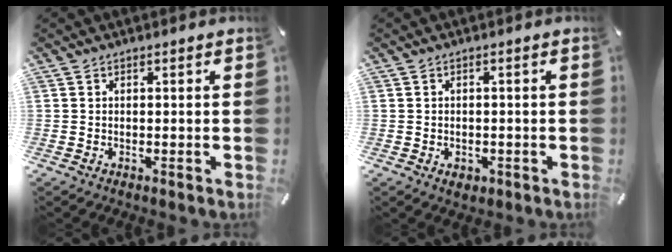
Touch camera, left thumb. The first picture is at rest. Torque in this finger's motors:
{"motor_torque": [0.02, 0.04, -0.01, -0.01, 0.01]}